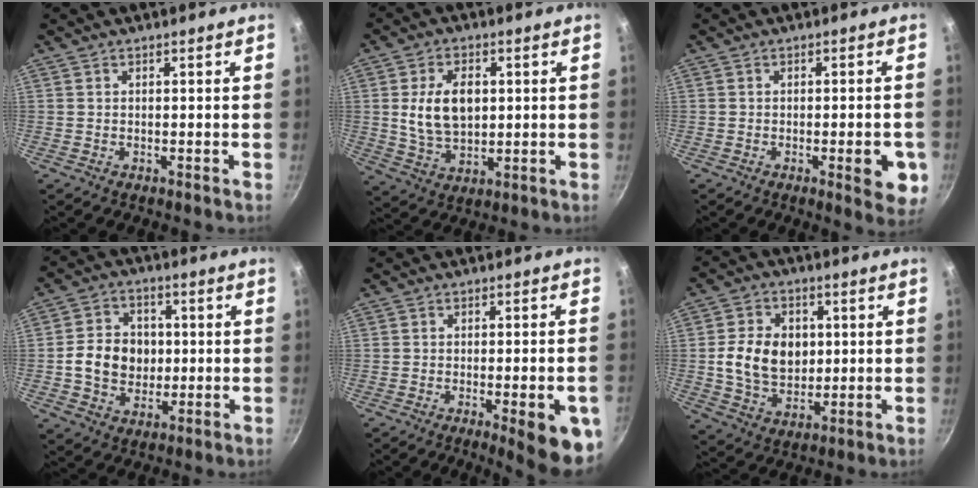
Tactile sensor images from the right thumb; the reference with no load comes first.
{"total": 10.8, "force": [1.5, 6.8, 8.2], "torque": [-0.130, -0.007, 0.031]}
{"total": 7.1, "force": [-2.1, 2.3, 6.4], "torque": [-0.063, 0.002, -0.026]}
{"total": 10.5, "force": [-0.3, 8.8, 5.9], "torque": [-0.073, 0.010, -0.011]}
{"total": 11.1, "force": [-4.1, 2.8, 9.9], "torque": [-0.099, 0.013, -0.049]}
{"total": 12.1, "force": [0.9, 9.1, 7.8], "torque": [-0.115, -0.001, 0.017]}